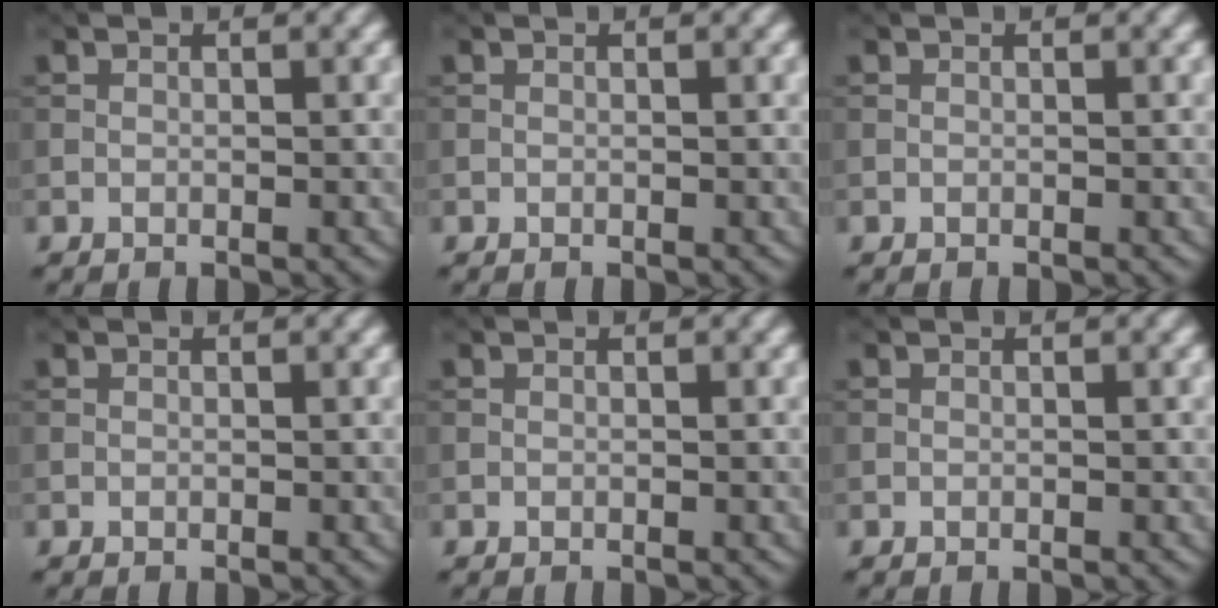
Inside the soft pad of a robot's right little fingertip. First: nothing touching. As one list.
[{"total": 0.0}, {"total": 0.0}, {"total": 0.0}, {"total": 0.0}, {"total": 0.0}]